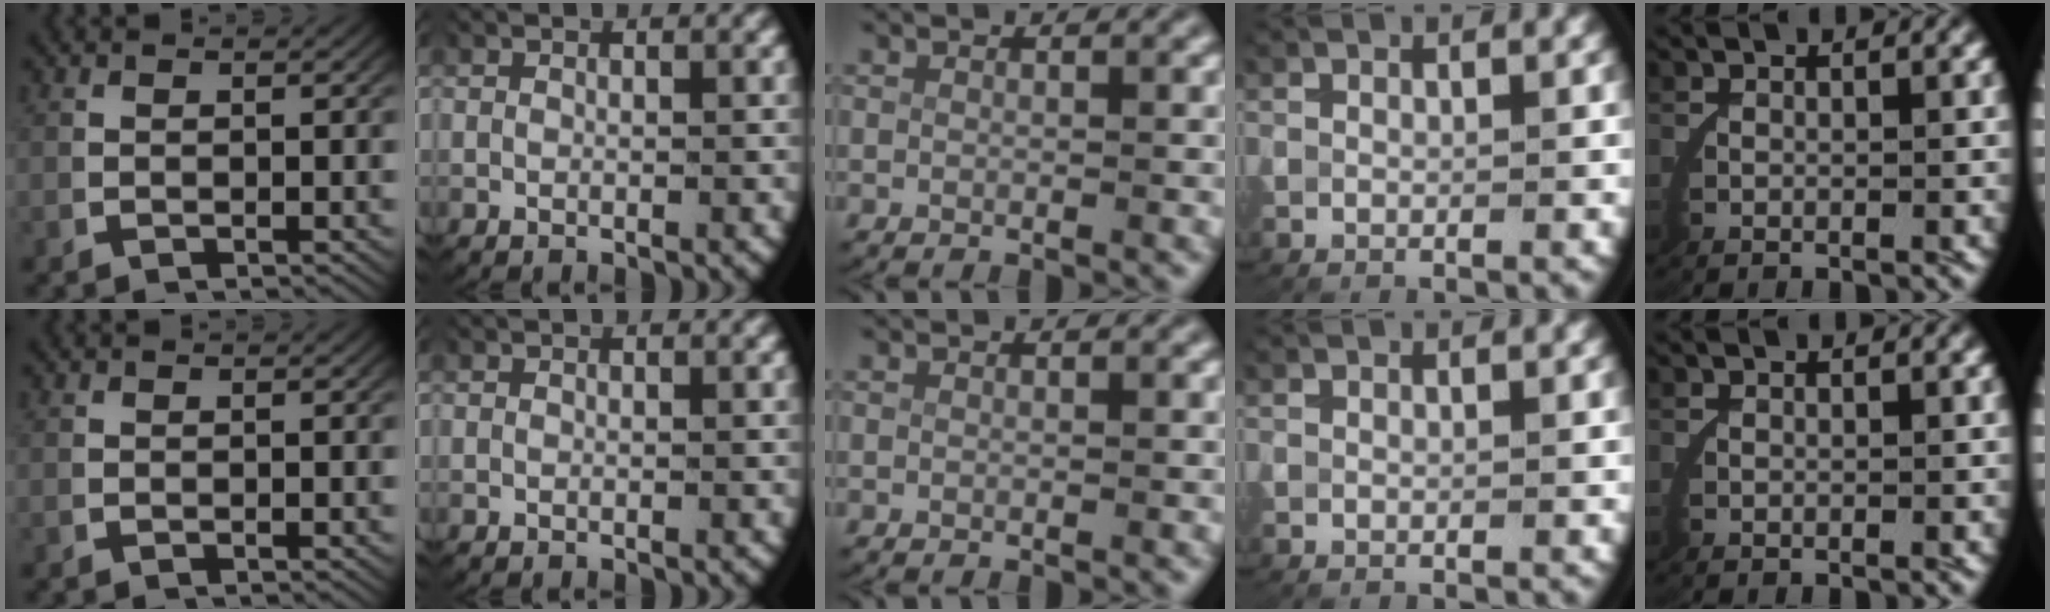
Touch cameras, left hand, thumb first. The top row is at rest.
{}